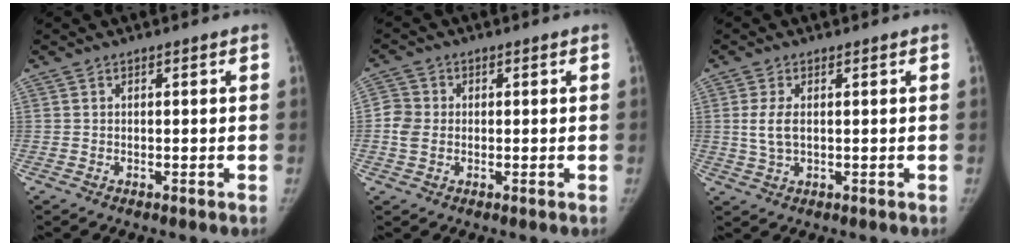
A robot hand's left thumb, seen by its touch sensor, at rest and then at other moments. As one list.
[{"total": 4.0, "force": [-0.3, 3.4, 2.1], "torque": [-0.041, 0.006, -0.011]}, {"total": 4.1, "force": [0.5, 2.2, 3.4], "torque": [-0.079, -0.004, 0.012]}]